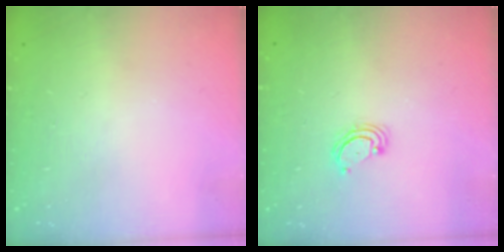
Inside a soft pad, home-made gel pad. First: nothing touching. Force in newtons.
{"total": 2.9, "press": 2.9, "slide": 0.3}